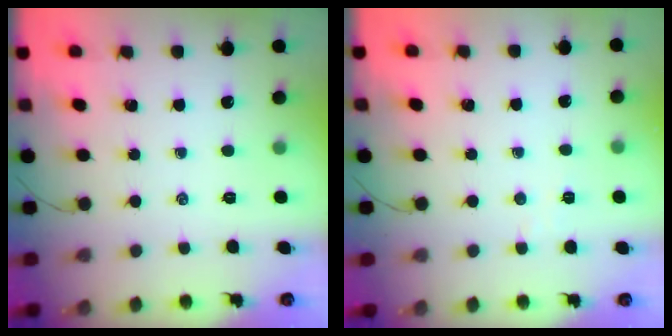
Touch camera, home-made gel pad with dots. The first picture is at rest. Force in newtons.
{"total": 2.2, "press": 2.1, "slide": 0.7}